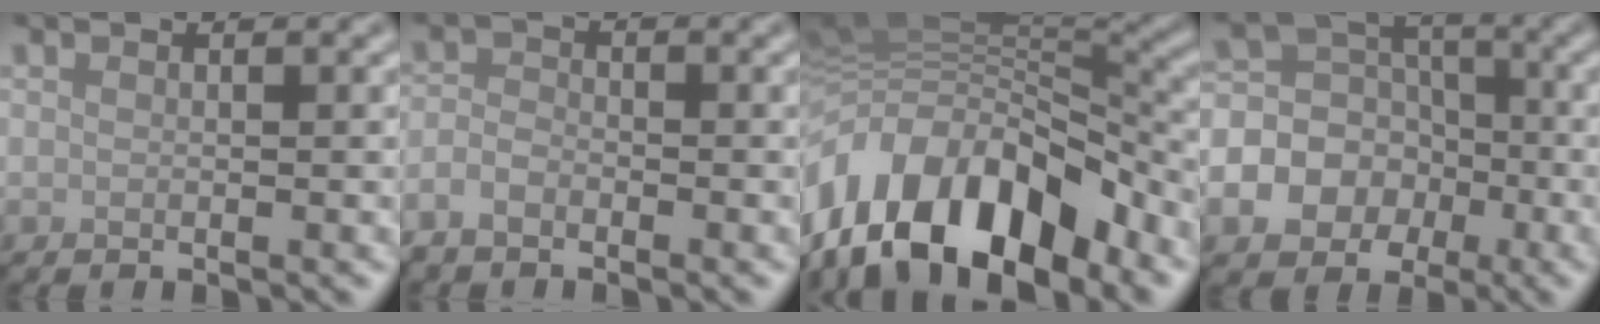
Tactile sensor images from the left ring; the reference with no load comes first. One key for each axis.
{"total": 2.0, "fx": -1.5, "fy": 1.0, "fz": 0.8, "tx": -0.018, "ty": -0.001, "tz": -0.038}
{"total": 14.0, "fx": -6.6, "fy": 7.3, "fz": 10.0, "tx": -0.184, "ty": 0.013, "tz": -0.114}
{"total": 12.1, "fx": -4.6, "fy": 10.6, "fz": 3.6, "tx": -0.085, "ty": -0.016, "tz": -0.090}